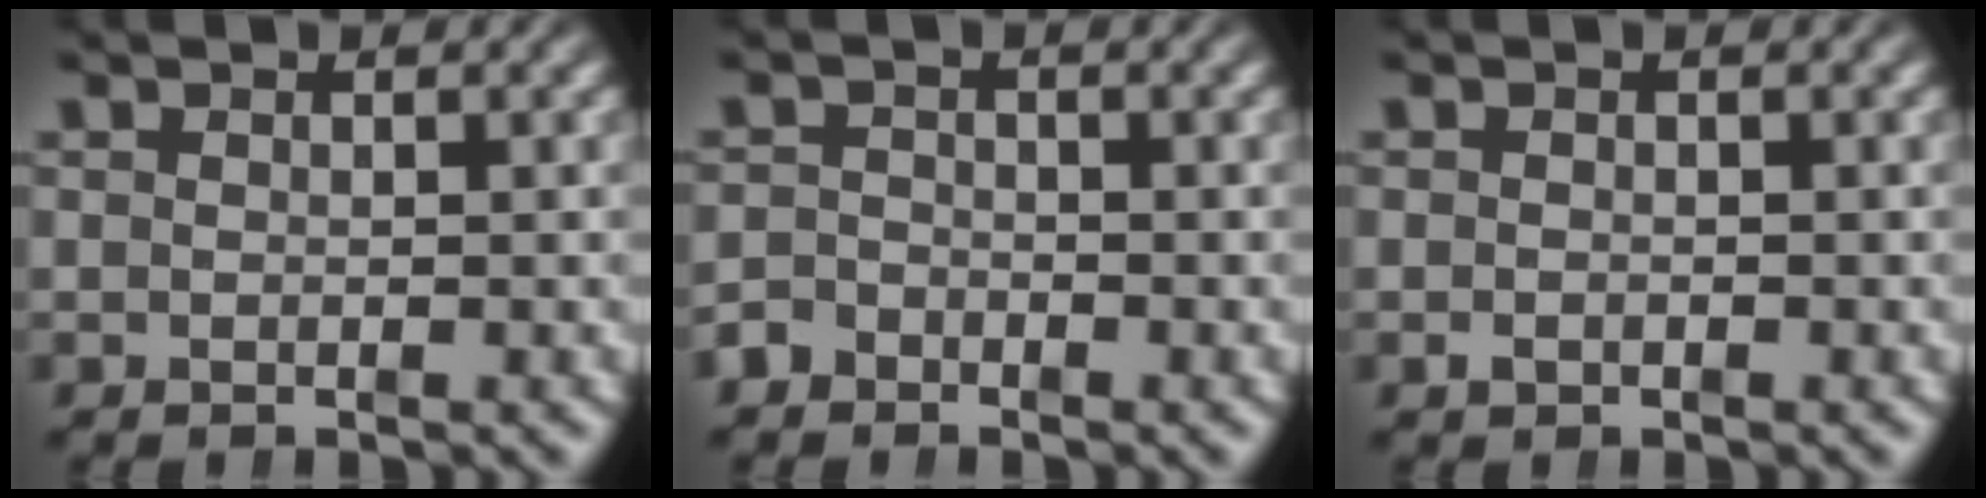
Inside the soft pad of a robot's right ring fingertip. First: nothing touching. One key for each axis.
{"total": 1.9, "fx": -1.7, "fy": 0.9, "fz": -0.1, "tx": 0.004, "ty": -0.011, "tz": -0.031}
{"total": 0.5, "fx": -0.5, "fy": 0.1, "fz": 0.2, "tx": -0.003, "ty": -0.007, "tz": -0.004}